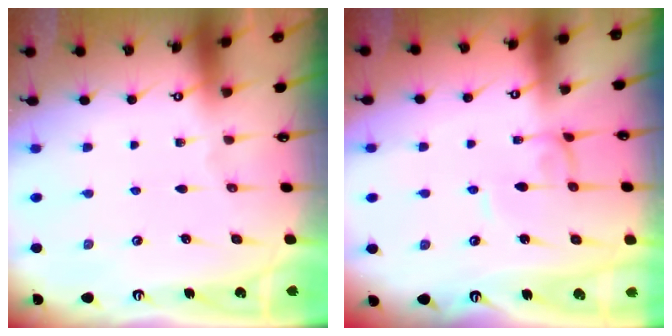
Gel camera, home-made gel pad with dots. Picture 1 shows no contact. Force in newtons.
{"total": 1.0, "press": 1.0, "slide": 0.3}